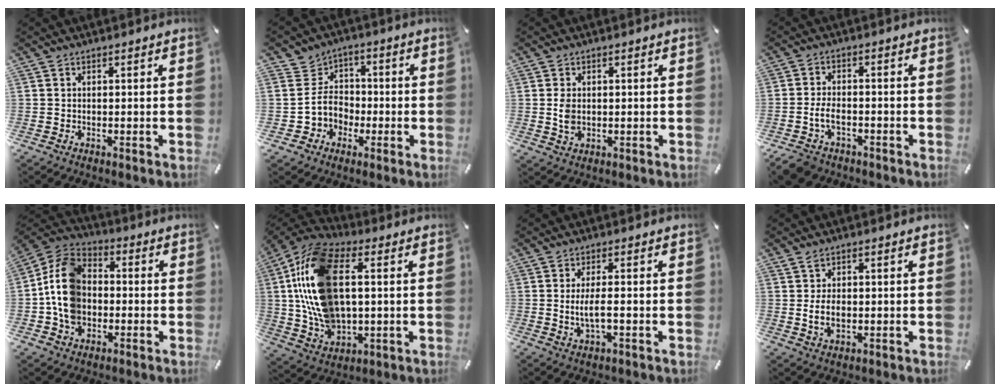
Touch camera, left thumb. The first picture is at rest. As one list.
[{"total": 9.0, "force": [-1.3, 8.9, 0.7], "torque": [-0.020, 0.021, -0.018]}, {"total": 3.4, "force": [0.0, 2.3, 2.5], "torque": [-0.056, 0.002, -0.001]}, {"total": 5.3, "force": [-2.6, 3.4, 3.1], "torque": [-0.071, 0.012, -0.051]}, {"total": 12.1, "force": [-2.2, 10.0, 6.4], "torque": [-0.155, 0.025, -0.042]}, {"total": 19.2, "force": [2.0, 12.4, 14.5], "torque": [-0.339, 0.003, 0.038]}, {"total": 5.1, "force": [-0.5, 1.5, 4.8], "torque": [-0.099, -0.003, -0.014]}, {"total": 4.6, "force": [-0.1, 2.8, 3.6], "torque": [-0.082, -0.004, -0.008]}]